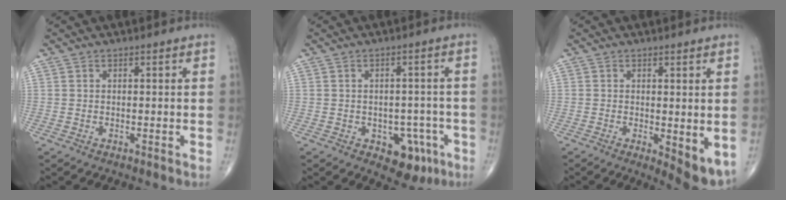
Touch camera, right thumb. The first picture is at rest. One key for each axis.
{"total": 7.5, "fx": -3.3, "fy": 4.9, "fz": 4.6, "tx": -0.021, "ty": 0.018, "tz": -0.035}
{"total": 6.3, "fx": -1.0, "fy": 2.2, "fz": 5.9, "tx": -0.074, "ty": -0.018, "tz": -0.009}